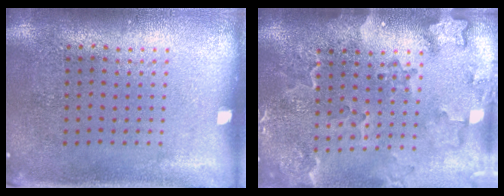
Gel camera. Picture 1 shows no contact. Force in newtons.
{"total": 2.8, "press": 2.3, "slide": 1.6}